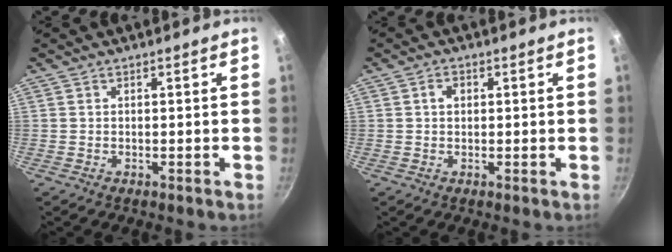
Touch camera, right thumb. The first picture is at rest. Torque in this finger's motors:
{"motor_torque": [-0.48, 0.45, 0.17, 0.10, 0.00]}